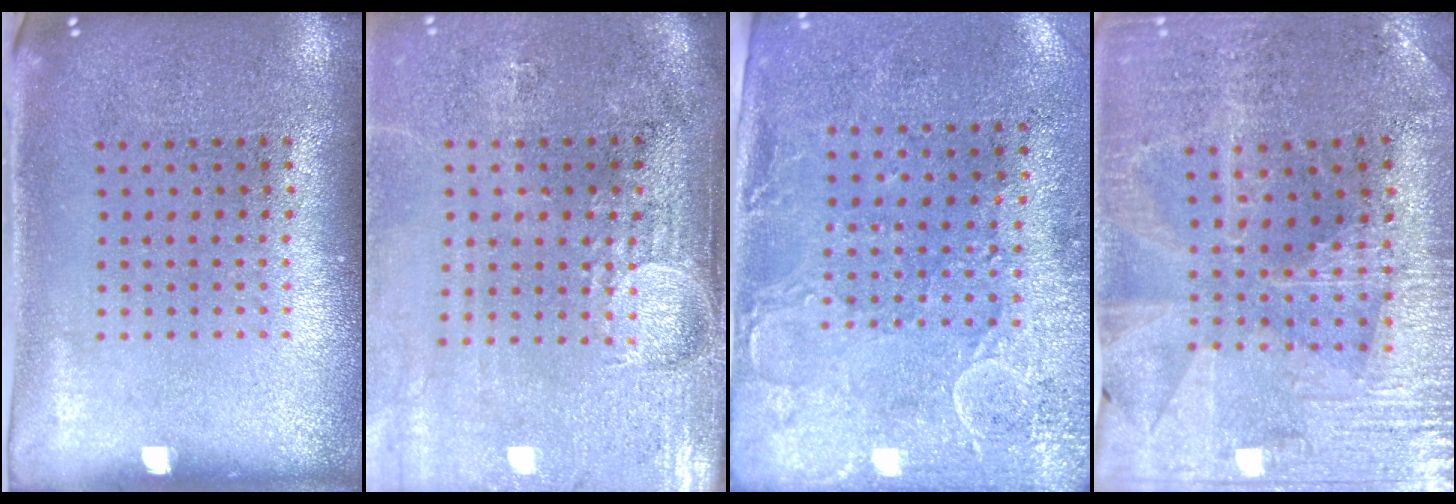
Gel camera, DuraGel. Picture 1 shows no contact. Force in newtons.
{"total": 4.4, "press": 3.6, "slide": 2.6}
{"total": 3.0, "press": 2.3, "slide": 1.9}
{"total": 2.0, "press": 2.0, "slide": 0.3}